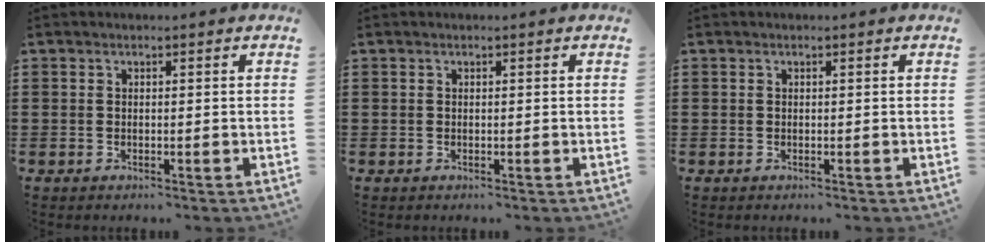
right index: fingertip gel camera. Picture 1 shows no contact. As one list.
[{"total": 0.0}, {"total": 0.0}]